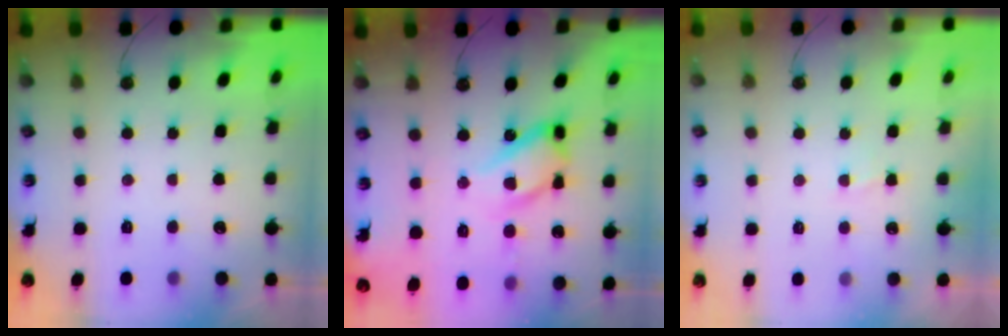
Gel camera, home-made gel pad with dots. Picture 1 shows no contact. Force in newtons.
{"total": 16.8, "press": 16.8, "slide": 1.5}
{"total": 2.8, "press": 2.8, "slide": 0.4}